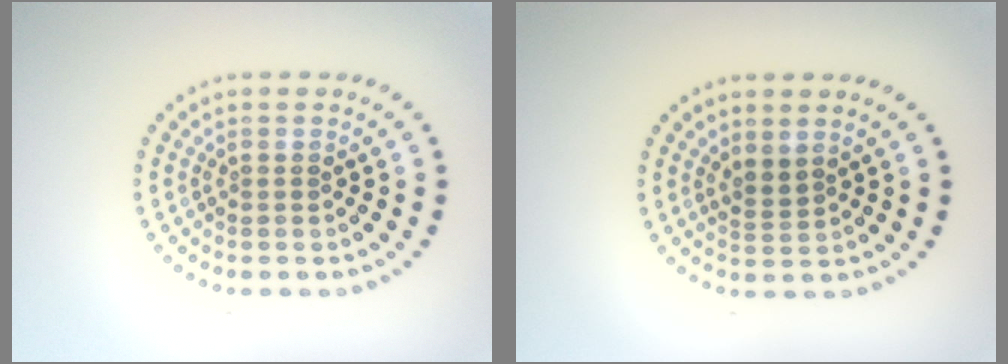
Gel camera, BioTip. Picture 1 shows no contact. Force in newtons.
{"total": 1.5, "press": 1.1, "slide": 1.0}